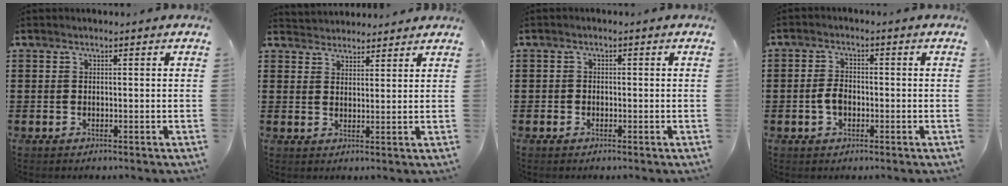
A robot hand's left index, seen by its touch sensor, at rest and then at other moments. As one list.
[{"total": 2.7, "force": [2.6, 0.6, -0.5], "torque": [0.001, -0.005, 0.050]}, {"total": 1.0, "force": [-0.6, 0.8, 0.1], "torque": [-0.005, 0.003, -0.014]}, {"total": 3.4, "force": [-0.8, 2.1, 2.6], "torque": [-0.064, 0.000, -0.019]}]